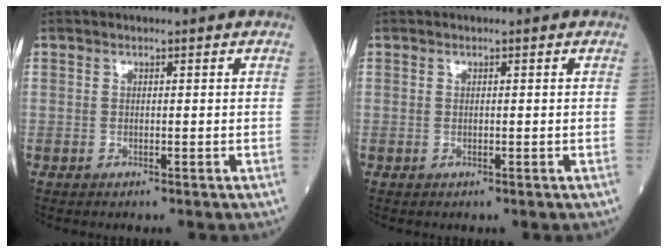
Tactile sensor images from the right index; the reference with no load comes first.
{"total": 0.0}